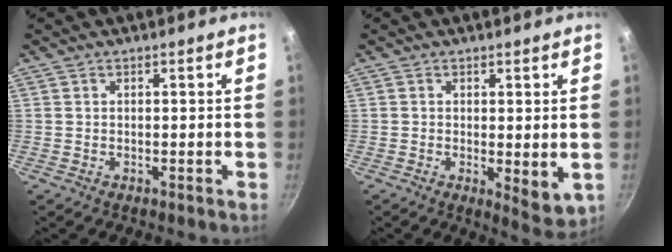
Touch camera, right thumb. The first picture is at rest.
{"total": 5.9, "force": [-0.3, 2.5, 5.4], "torque": [-0.073, -0.015, 0.000]}